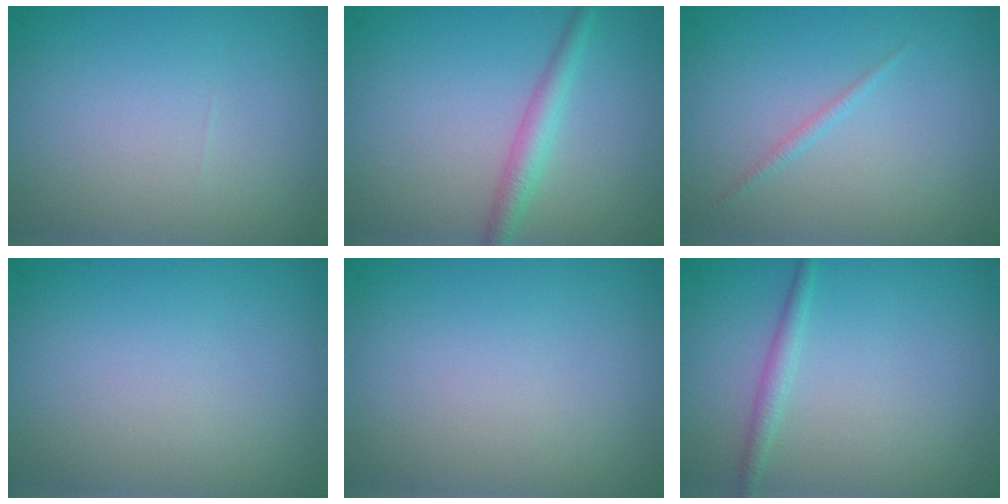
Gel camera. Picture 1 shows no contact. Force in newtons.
{"total": 2.3, "press": 2.3, "slide": 0.0}
{"total": 0.7, "press": 0.7, "slide": 0.0}
{"total": 0.0}
{"total": 0.0}
{"total": 1.3, "press": 1.3, "slide": 0.1}